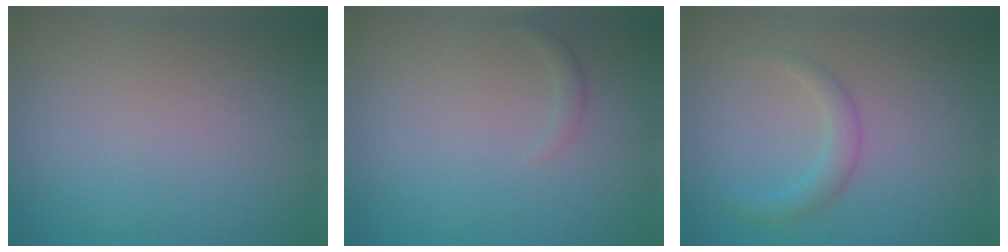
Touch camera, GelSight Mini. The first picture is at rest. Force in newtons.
{"total": 0.7, "press": 0.7, "slide": 0.0}
{"total": 1.5, "press": 1.5, "slide": 0.1}